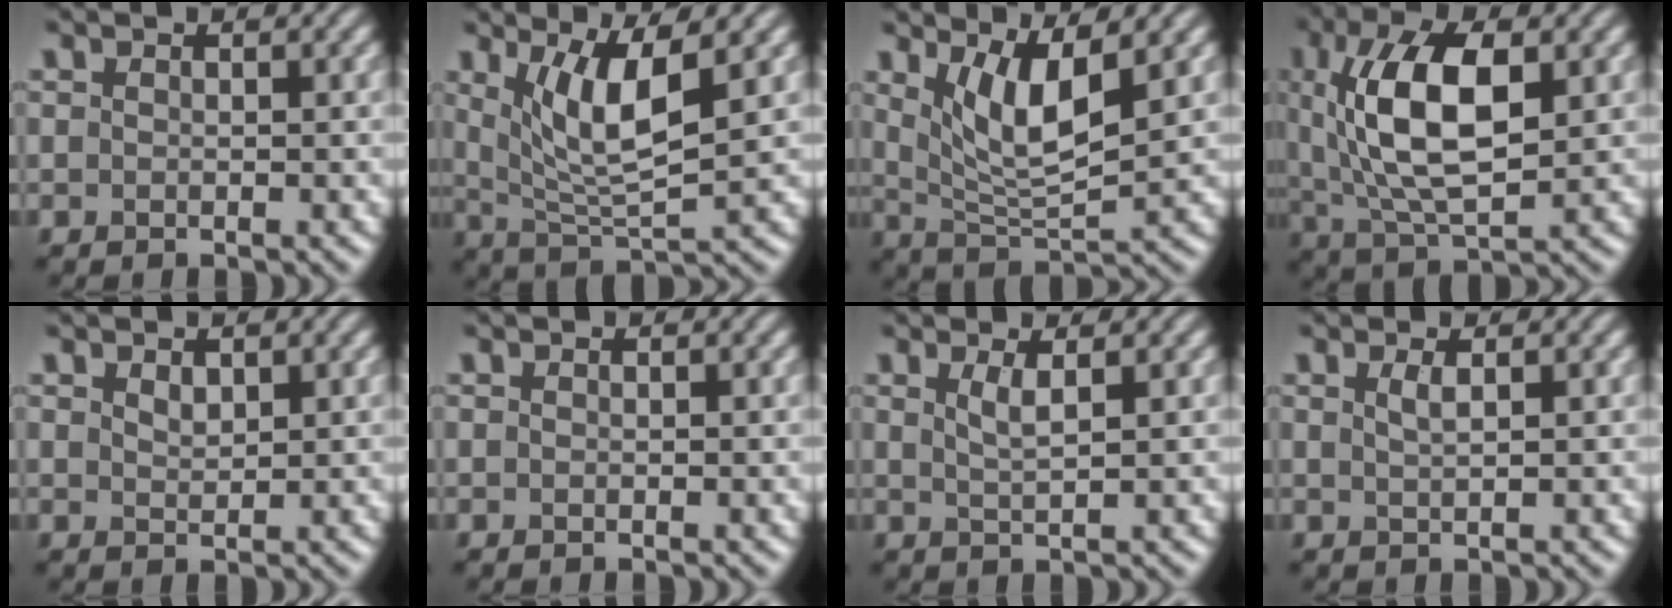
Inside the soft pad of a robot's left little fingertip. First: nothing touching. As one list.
[{"total": 5.7, "force": [2.0, 1.5, 5.1], "torque": [-0.096, -0.011, 0.044]}, {"total": 5.4, "force": [2.2, 1.6, 4.6], "torque": [-0.091, -0.013, 0.049]}, {"total": 9.8, "force": [1.9, 4.4, 8.6], "torque": [-0.166, 0.008, 0.031]}, {"total": 1.2, "force": [0.8, 0.6, 0.7], "torque": [-0.014, -0.001, 0.017]}, {"total": 0.0}, {"total": 1.8, "force": [0.8, 0.4, 1.5], "torque": [-0.028, -0.002, 0.013]}, {"total": 1.2, "force": [0.5, 0.3, 1.0], "torque": [-0.017, 0.002, 0.009]}]